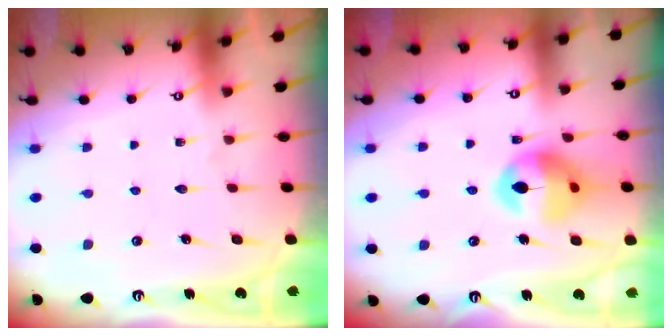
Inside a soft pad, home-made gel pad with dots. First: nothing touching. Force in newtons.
{"total": 14.1, "press": 14.0, "slide": 1.5}